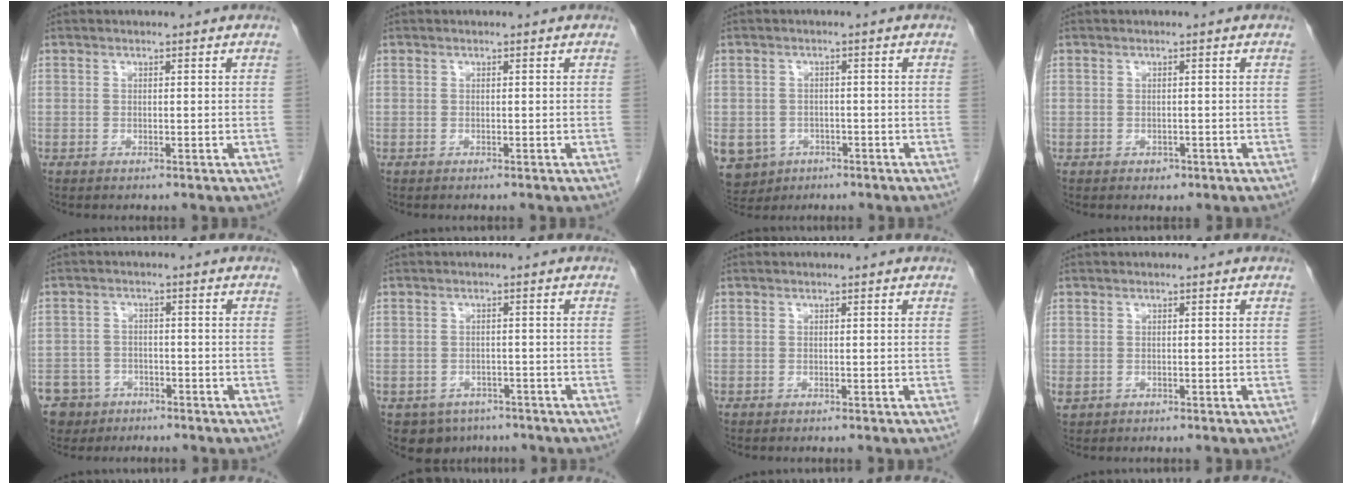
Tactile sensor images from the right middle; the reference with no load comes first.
{"total": 0.0}
{"total": 9.1, "force": [-4.4, 7.6, 2.5], "torque": [-0.071, 0.002, -0.058]}
{"total": 0.9, "force": [-0.5, 0.7, 0.3], "torque": [-0.007, 0.001, -0.003]}
{"total": 8.4, "force": [-5.2, 6.4, 1.5], "torque": [-0.046, 0.002, -0.085]}
{"total": 5.1, "force": [-3.5, 3.7, 0.8], "torque": [-0.008, 0.006, -0.045]}
{"total": 0.0}
{"total": 1.3, "force": [-0.3, 1.1, 0.6], "torque": [-0.014, 0.001, 0.004]}